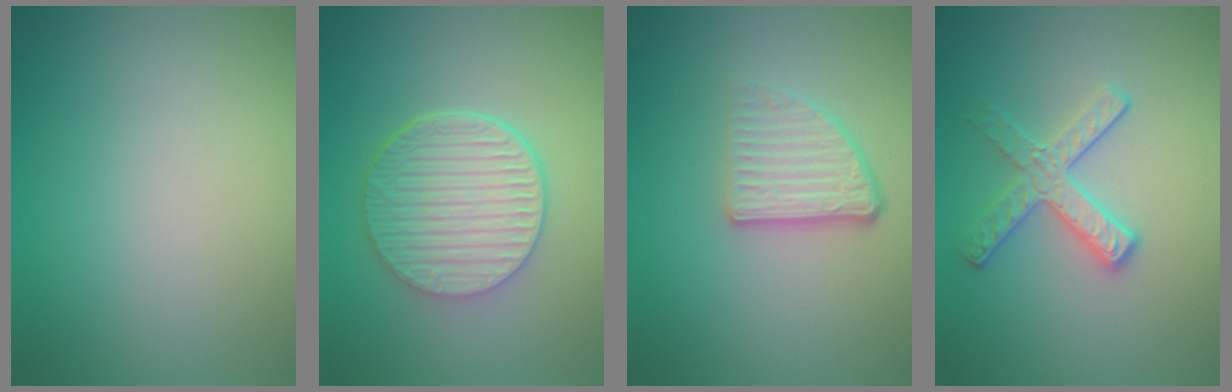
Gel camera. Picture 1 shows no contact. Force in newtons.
{"total": 6.3, "press": 4.6, "slide": 4.3}
{"total": 3.8, "press": 2.5, "slide": 2.9}
{"total": 2.8, "press": 2.6, "slide": 1.1}